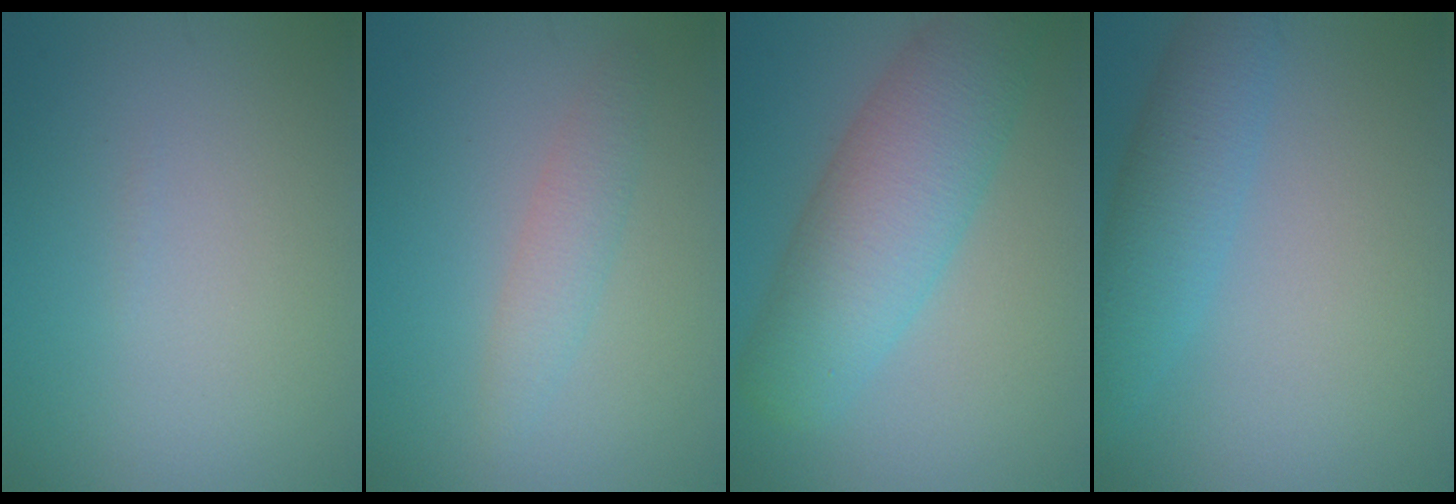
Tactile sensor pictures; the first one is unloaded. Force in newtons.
{"total": 2.0, "press": 2.0, "slide": 0.0}
{"total": 7.7, "press": 7.7, "slide": 0.2}
{"total": 3.9, "press": 3.9, "slide": 0.1}